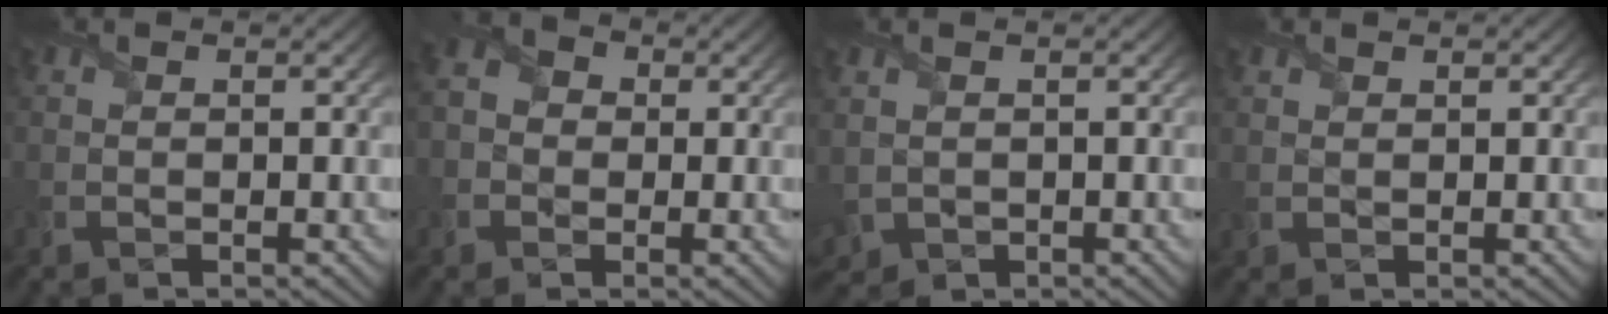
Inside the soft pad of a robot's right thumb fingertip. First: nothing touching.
{"total": 3.7, "force": [-0.5, 3.4, 1.3], "torque": [-0.038, 0.006, -0.019]}
{"total": 1.8, "force": [0.3, 1.5, 0.9], "torque": [-0.044, -0.007, 0.008]}
{"total": 0.8, "force": [0.7, 0.3, 0.0], "torque": [-0.002, 0.000, 0.017]}